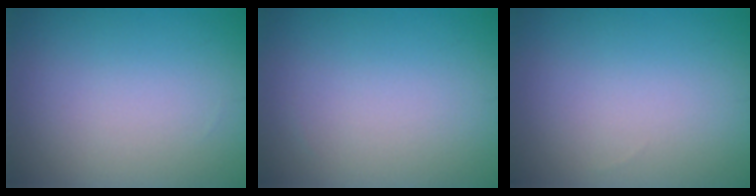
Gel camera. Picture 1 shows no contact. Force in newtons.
{"total": 0.0}
{"total": 0.0}